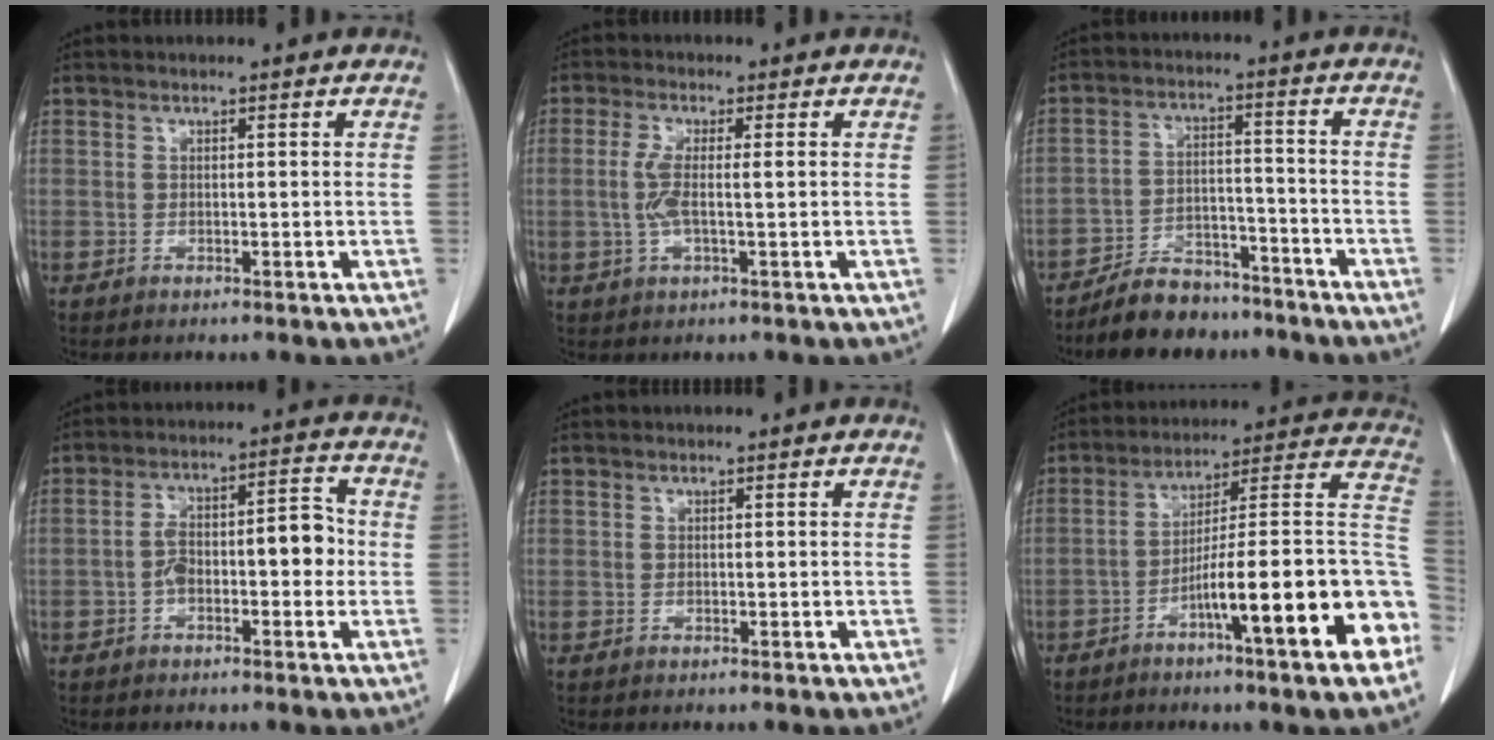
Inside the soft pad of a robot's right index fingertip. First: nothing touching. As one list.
[{"total": 4.1, "force": [0.0, 0.7, 4.0], "torque": [-0.097, 0.003, -0.001]}, {"total": 9.1, "force": [-7.8, 3.9, 2.4], "torque": [-0.040, 0.012, -0.131]}, {"total": 8.5, "force": [-1.2, 3.5, 7.6], "torque": [-0.124, 0.042, -0.018]}, {"total": 0.0}, {"total": 20.4, "force": [-8.1, 1.1, 18.7], "torque": [-0.208, 0.021, -0.120]}]